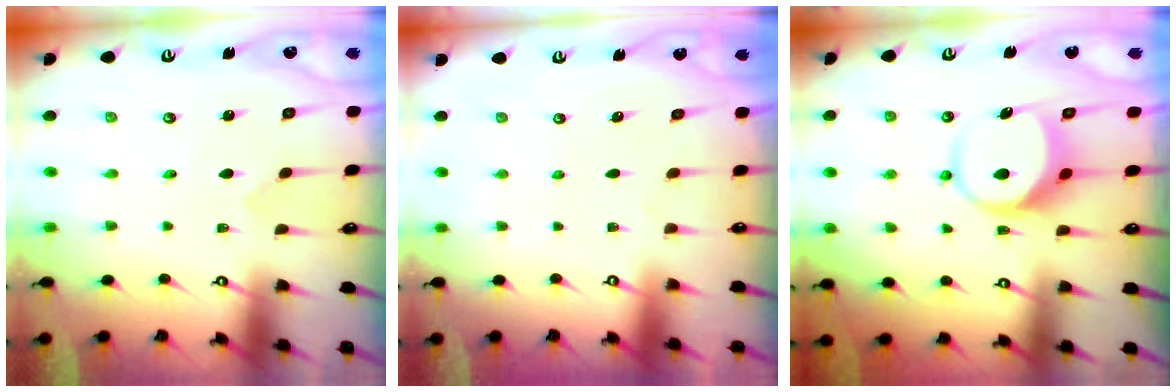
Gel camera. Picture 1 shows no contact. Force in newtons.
{"total": 0.0}
{"total": 6.3, "press": 6.2, "slide": 0.9}